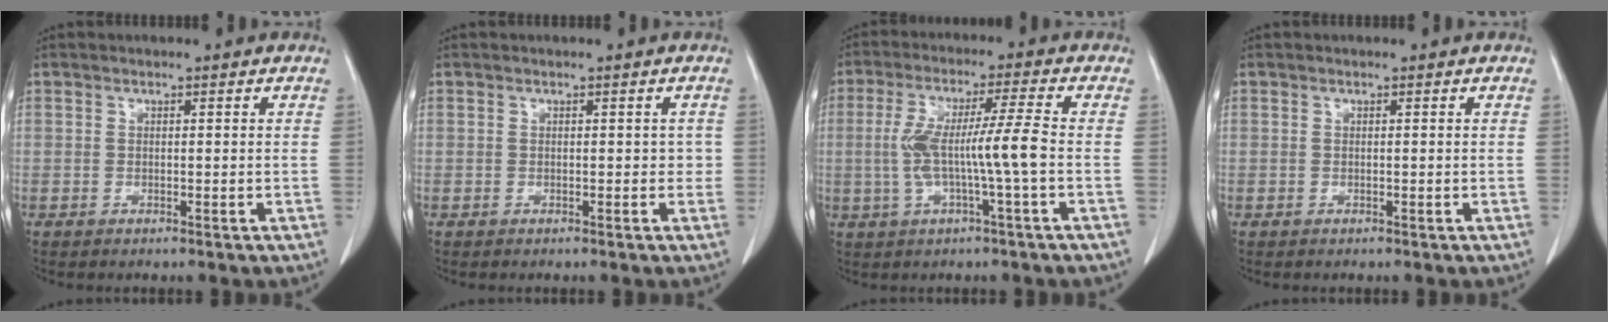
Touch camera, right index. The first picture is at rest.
{"total": 1.2, "force": [-0.1, 1.0, 0.7], "torque": [0.000, 0.011, -0.001]}
{"total": 8.7, "force": [-1.0, -0.5, 8.6], "torque": [-0.174, 0.015, -0.018]}
{"total": 0.0}